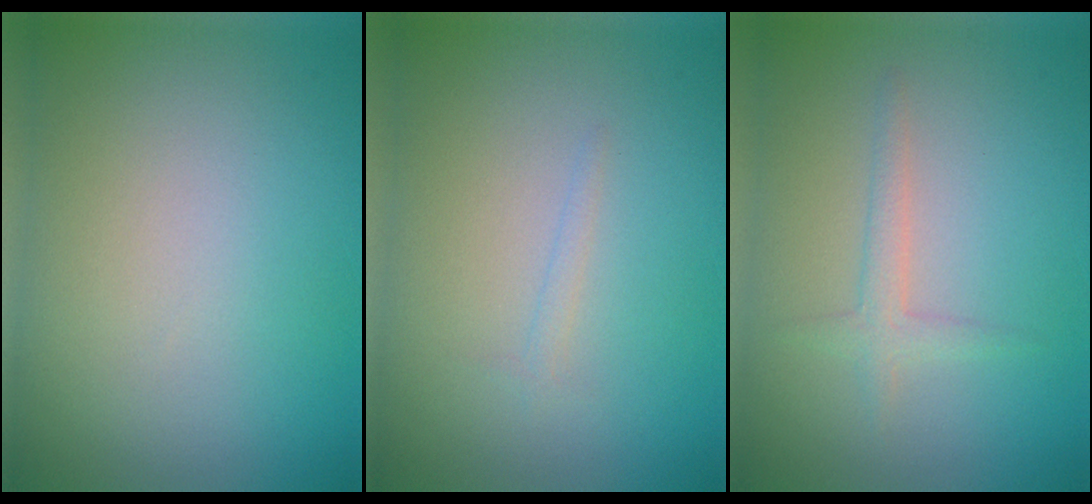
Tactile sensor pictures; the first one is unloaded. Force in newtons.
{"total": 0.7, "press": 0.7, "slide": 0.1}
{"total": 1.6, "press": 1.6, "slide": 0.1}